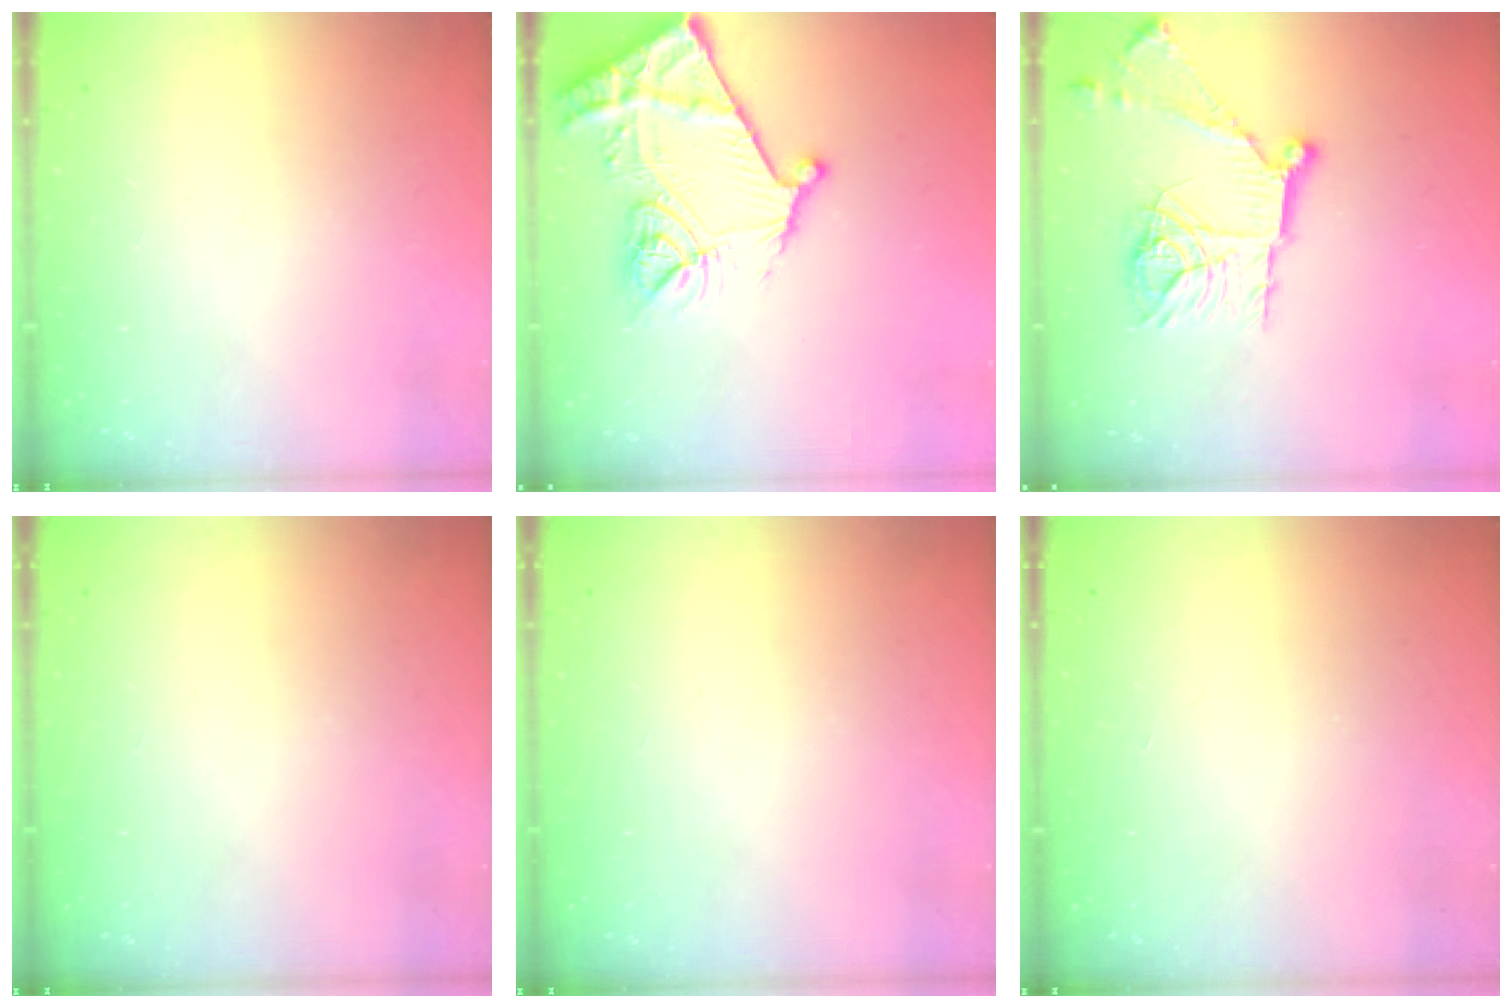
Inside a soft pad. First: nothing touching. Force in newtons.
{"total": 18.3, "press": 18.2, "slide": 2.0}
{"total": 18.2, "press": 18.2, "slide": 1.2}
{"total": 0.0}
{"total": 0.0}
{"total": 1.7, "press": 1.7, "slide": 0.1}